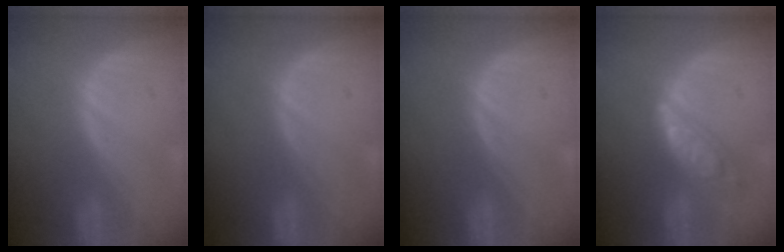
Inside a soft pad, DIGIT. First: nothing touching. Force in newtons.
{"total": 0.0}
{"total": 0.0}
{"total": 6.4, "press": 6.4, "slide": 0.5}